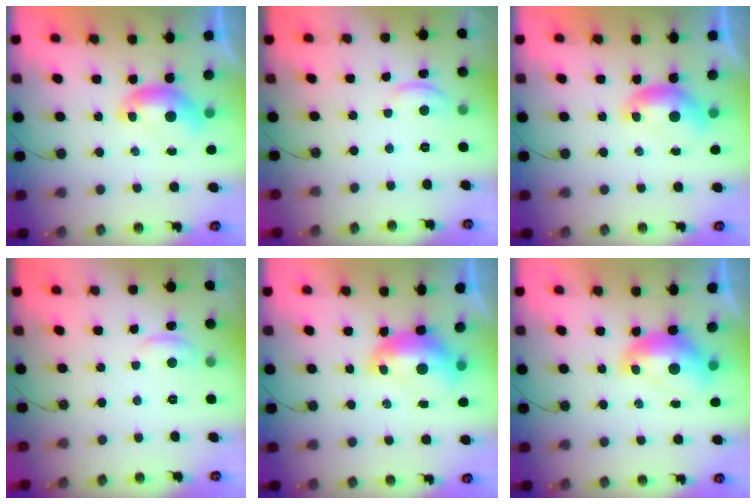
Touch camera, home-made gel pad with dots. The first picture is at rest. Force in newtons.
{"total": 0.7, "press": 0.6, "slide": 0.5}
{"total": 0.0}
{"total": 1.4, "press": 1.0, "slide": 1.0}
{"total": 2.6, "press": 2.5, "slide": 0.7}
{"total": 2.2, "press": 2.1, "slide": 0.7}